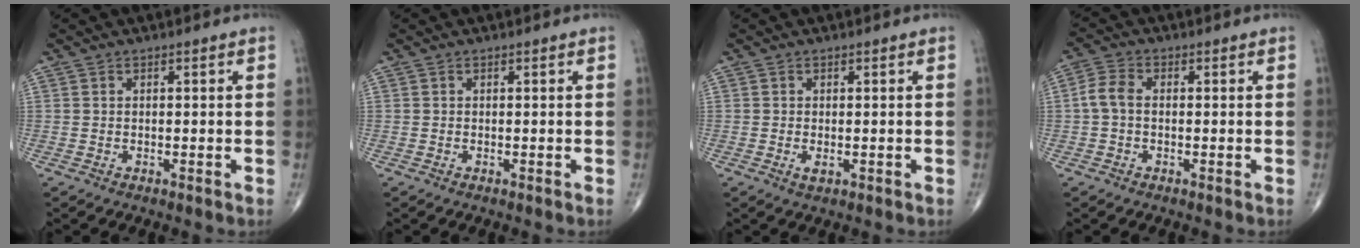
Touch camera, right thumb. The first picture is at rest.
{"total": 0.0}
{"total": 1.4, "force": [-0.4, 0.6, 1.2], "torque": [-0.022, -0.003, -0.006]}
{"total": 4.0, "force": [-0.2, 2.6, 3.1], "torque": [-0.065, 0.012, -0.013]}